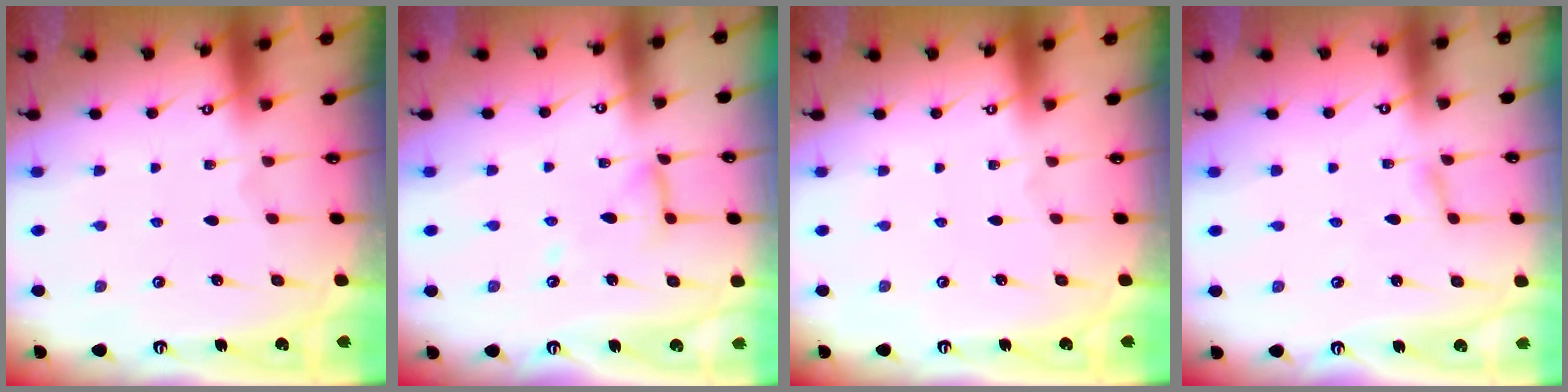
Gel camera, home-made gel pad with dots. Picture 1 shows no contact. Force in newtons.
{"total": 8.6, "press": 8.6, "slide": 0.8}
{"total": 0.0}
{"total": 1.6, "press": 1.6, "slide": 0.2}